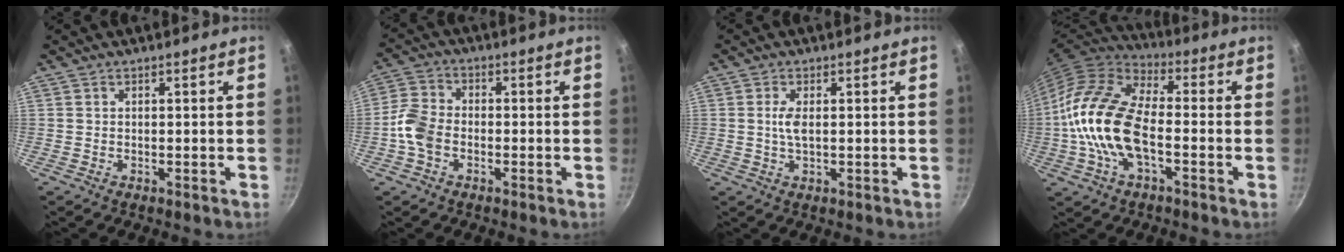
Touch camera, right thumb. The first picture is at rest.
{"total": 6.5, "force": [-2.0, 4.5, 4.2], "torque": [-0.084, 0.022, -0.053]}
{"total": 2.8, "force": [0.4, 1.0, 2.6], "torque": [-0.056, 0.001, 0.006]}
{"total": 17.3, "force": [-2.9, 8.7, 14.6], "torque": [-0.271, 0.034, -0.069]}